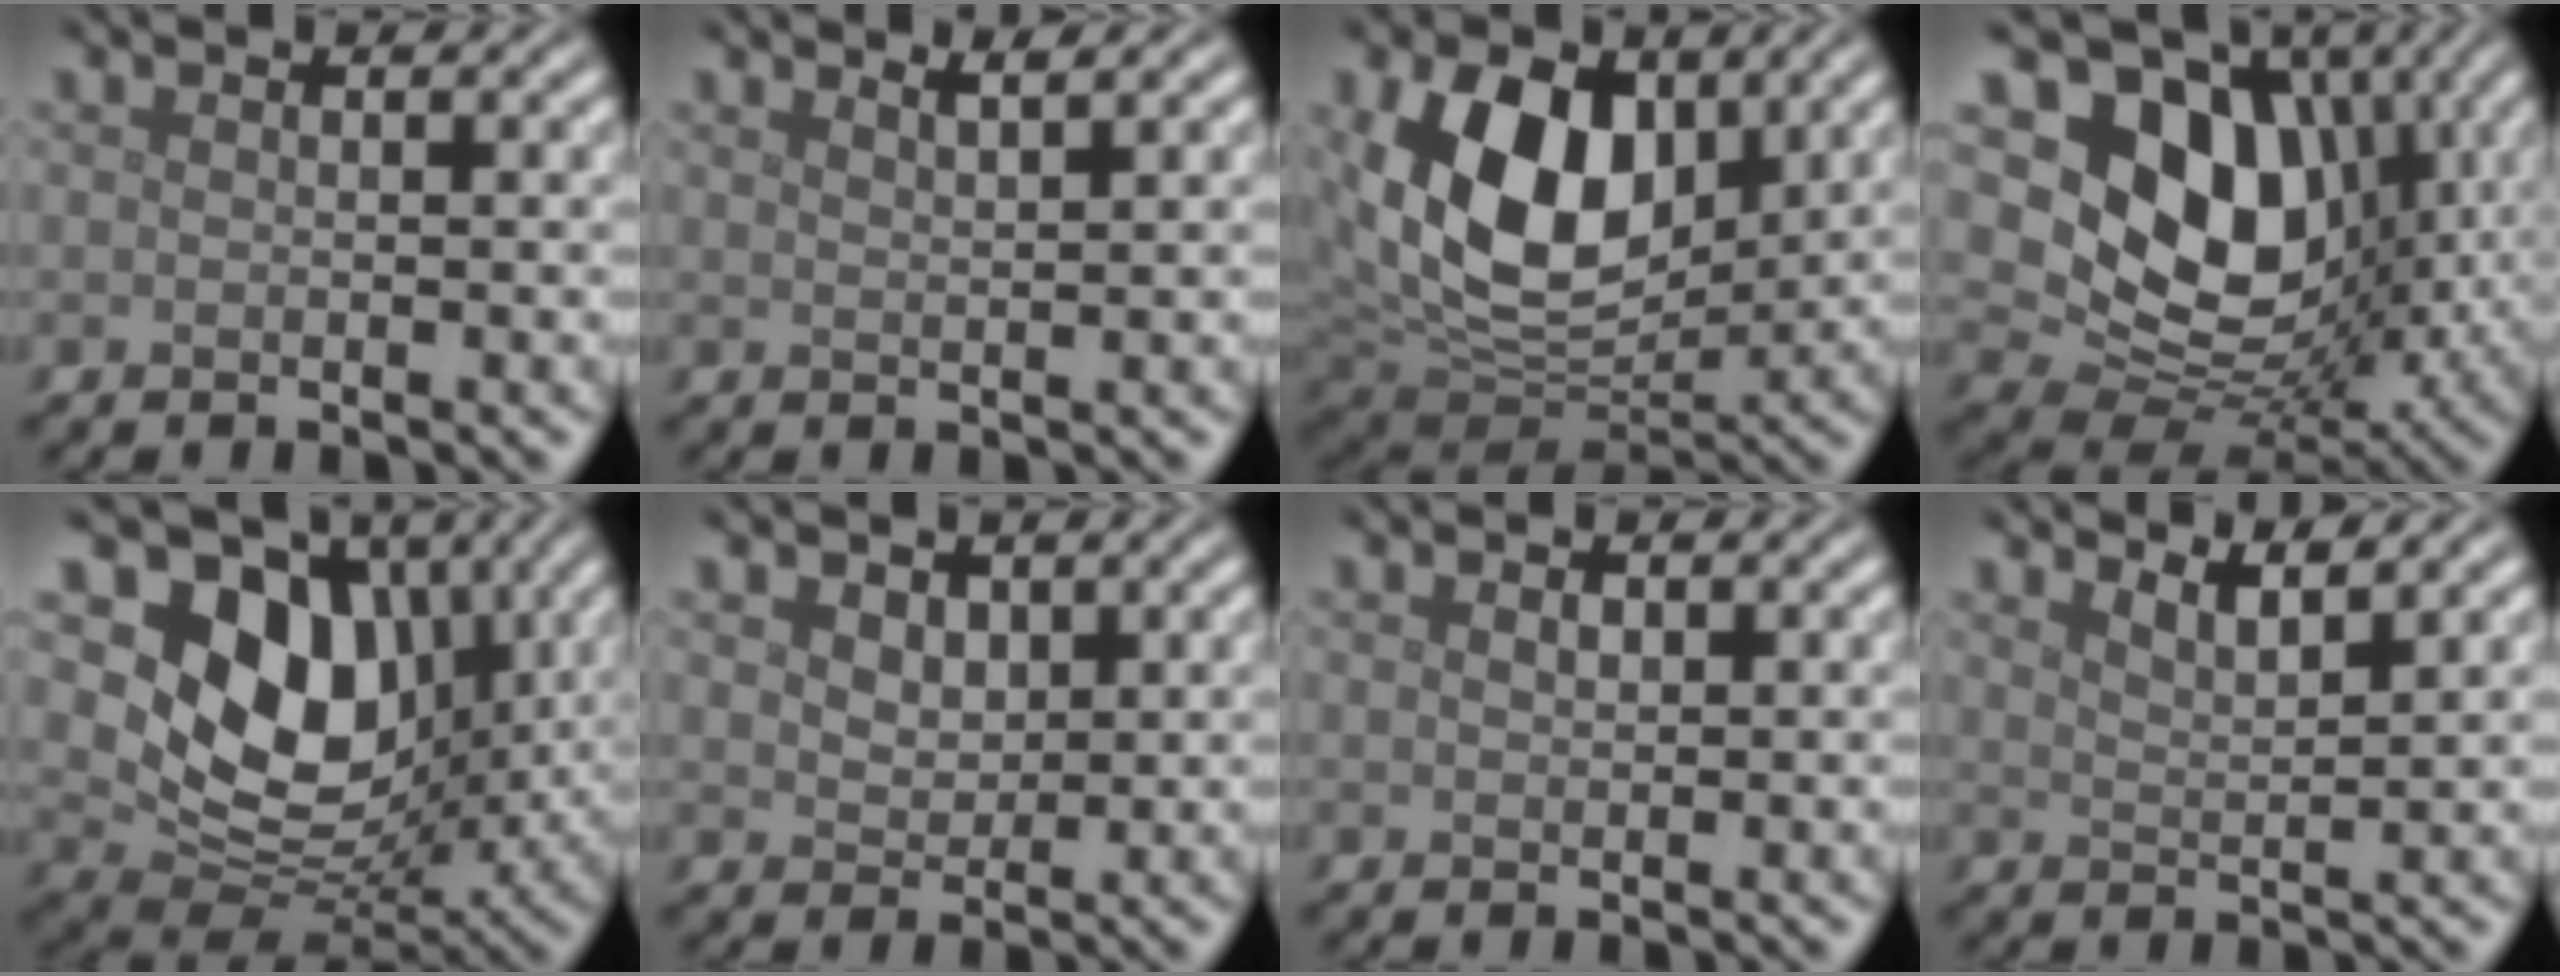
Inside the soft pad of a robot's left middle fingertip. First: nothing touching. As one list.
[{"total": 1.9, "force": [1.6, 0.5, 1.0], "torque": [-0.002, 0.009, 0.012]}, {"total": 11.7, "force": [3.1, 7.5, 8.4], "torque": [-0.165, -0.011, 0.056]}, {"total": 12.2, "force": [2.9, 9.1, 7.6], "torque": [-0.124, -0.010, 0.044]}, {"total": 10.9, "force": [3.1, 8.1, 6.6], "torque": [-0.119, -0.021, 0.057]}, {"total": 2.2, "force": [1.2, 1.5, 1.0], "torque": [-0.023, -0.003, 0.017]}, {"total": 0.6, "force": [0.4, 0.3, 0.4], "torque": [-0.009, 0.000, 0.007]}, {"total": 2.8, "force": [2.5, 0.6, 1.3], "torque": [-0.012, 0.005, 0.035]}]